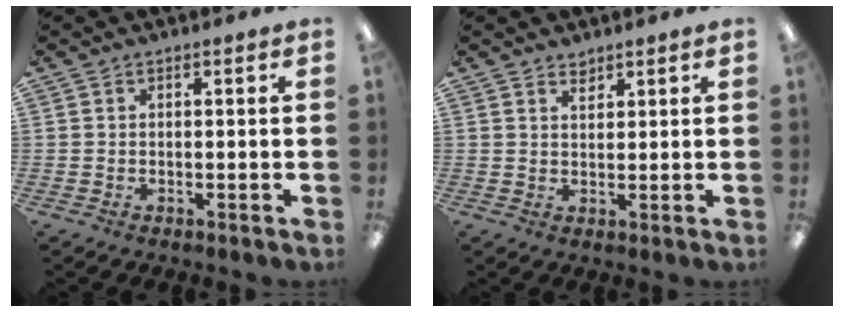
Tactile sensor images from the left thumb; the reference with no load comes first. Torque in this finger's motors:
{"motor_torque": [-0.49, -0.04, -0.13, -0.13, -0.02]}